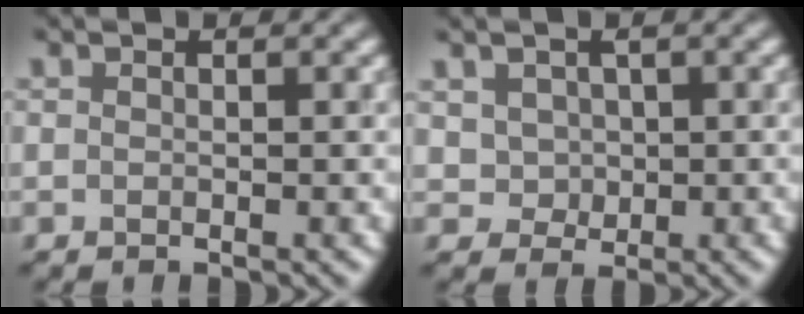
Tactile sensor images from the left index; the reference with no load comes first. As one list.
[{"total": 2.3, "force": [0.5, 2.0, 1.0], "torque": [-0.023, -0.001, 0.012]}]